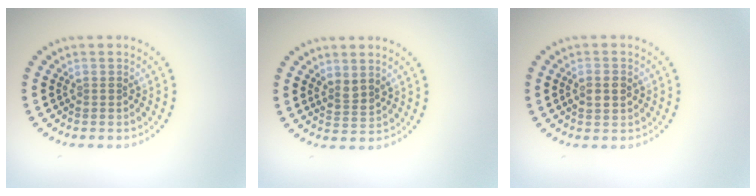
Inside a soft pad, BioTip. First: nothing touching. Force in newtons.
{"total": 1.6, "press": 1.3, "slide": 1.0}
{"total": 1.7, "press": 1.7, "slide": 0.2}